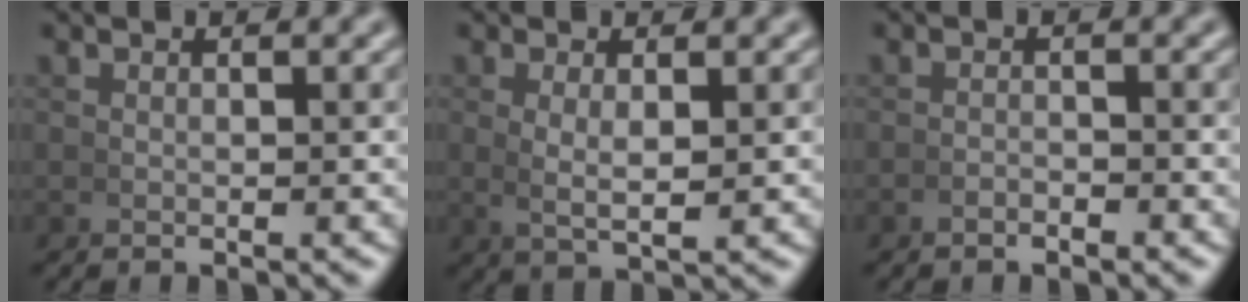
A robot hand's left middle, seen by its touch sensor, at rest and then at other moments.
{"total": 2.7, "force": [0.5, 0.9, 2.5], "torque": [-0.049, -0.009, 0.019]}
{"total": 1.1, "force": [-1.0, 0.1, 0.1], "torque": [-0.001, -0.001, -0.021]}